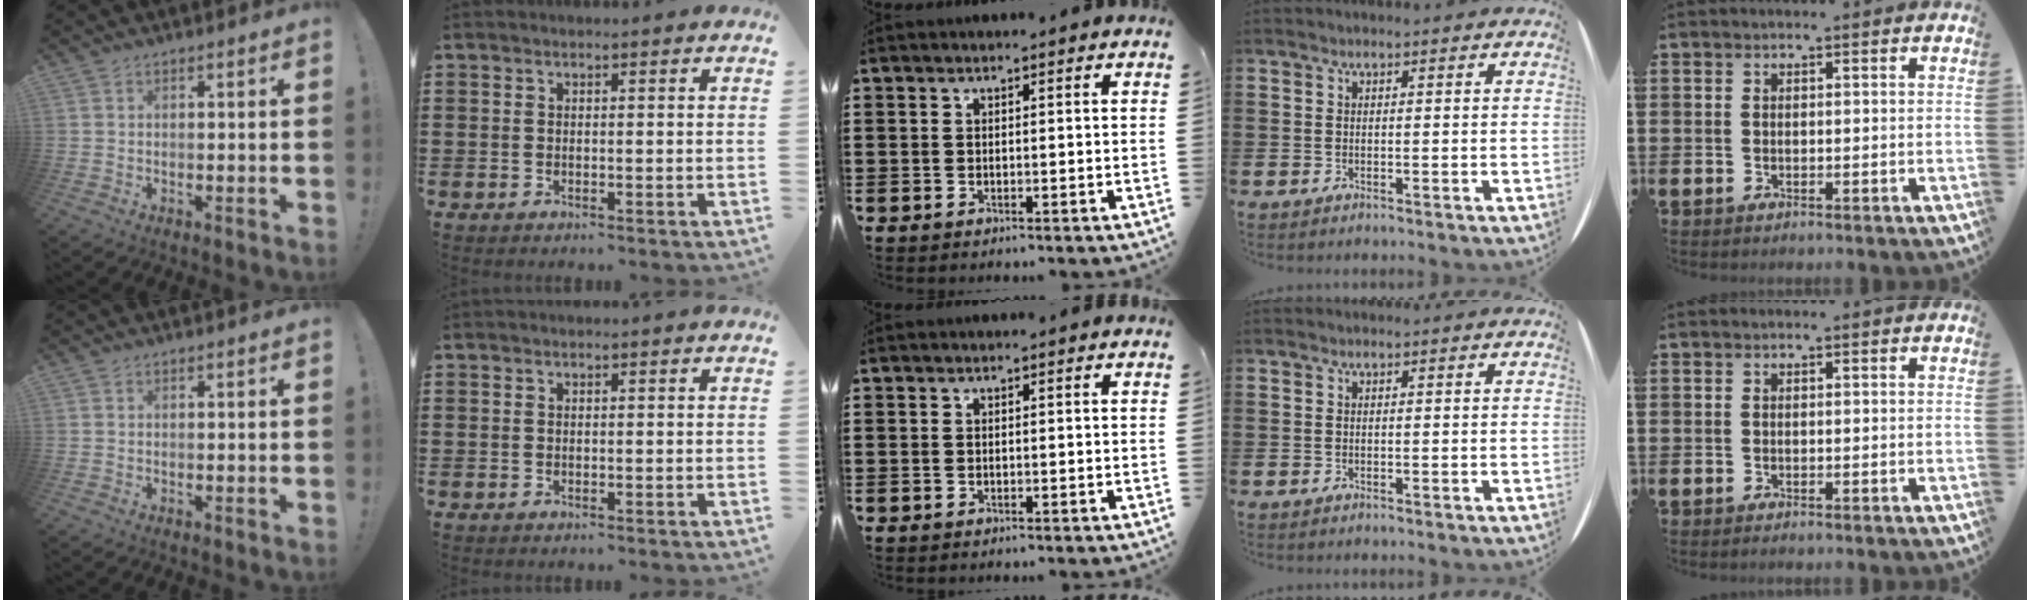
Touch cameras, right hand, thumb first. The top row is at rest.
{}